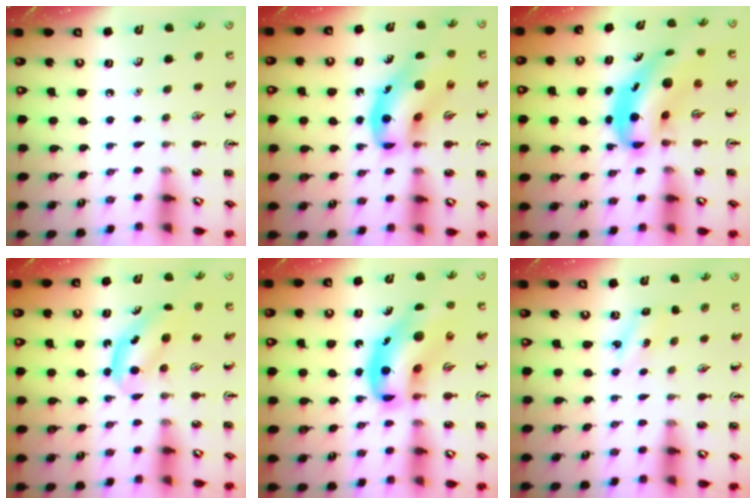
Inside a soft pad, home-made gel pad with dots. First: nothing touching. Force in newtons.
{"total": 13.3, "press": 12.8, "slide": 3.8}
{"total": 7.0, "press": 6.8, "slide": 1.7}
{"total": 5.2, "press": 5.2, "slide": 0.6}
{"total": 14.3, "press": 13.8, "slide": 3.8}
{"total": 2.5, "press": 2.3, "slide": 0.9}